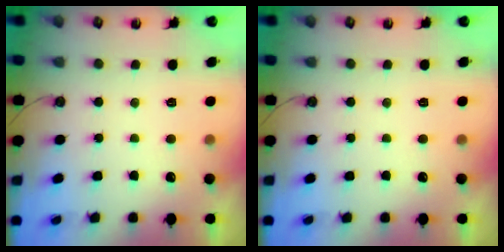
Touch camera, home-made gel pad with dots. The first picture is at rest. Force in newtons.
{"total": 0.0}